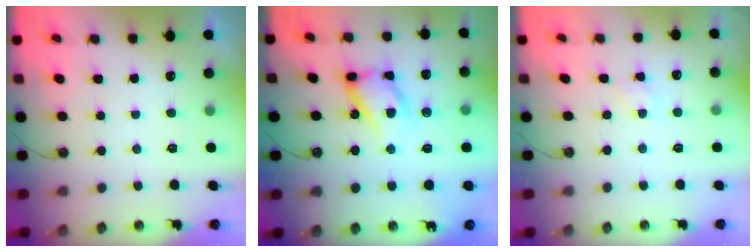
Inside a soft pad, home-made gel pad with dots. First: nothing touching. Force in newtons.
{"total": 14.1, "press": 14.1, "slide": 1.2}
{"total": 1.8, "press": 1.8, "slide": 0.2}